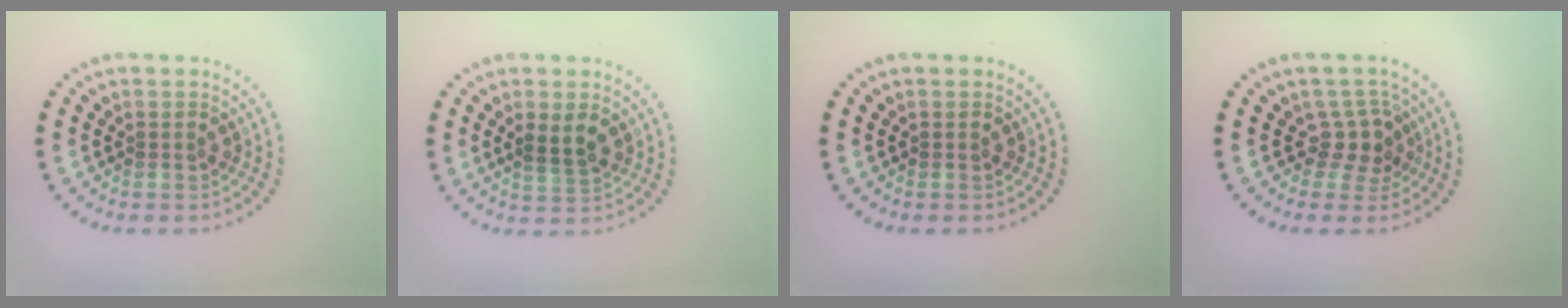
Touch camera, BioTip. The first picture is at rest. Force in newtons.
{"total": 2.0, "press": 1.9, "slide": 0.6}
{"total": 0.0}
{"total": 2.3, "press": 1.5, "slide": 1.7}